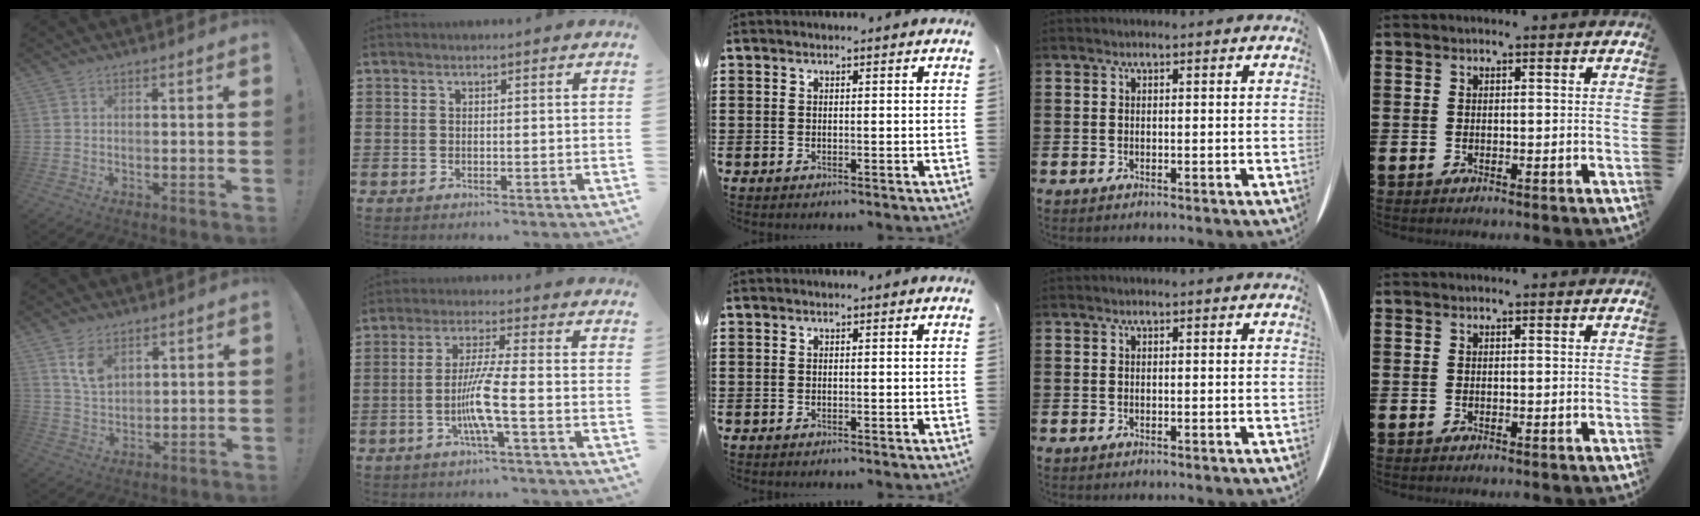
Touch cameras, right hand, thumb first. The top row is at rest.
{"thumb": {"total": 7.6, "force": [4.4, 4.8, 3.8], "torque": [-0.060, -0.018, 0.082]}, "index": {"total": 7.0, "force": [-2.2, -0.2, 6.6], "torque": [-0.142, -0.020, -0.049]}}